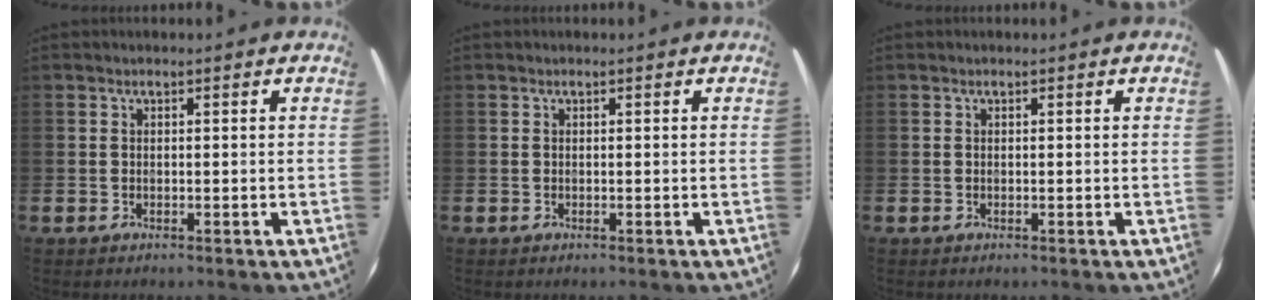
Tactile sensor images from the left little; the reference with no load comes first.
{"total": 0.0}
{"total": 0.0}